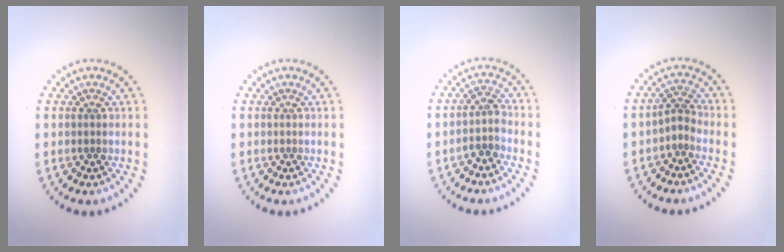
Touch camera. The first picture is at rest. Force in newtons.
{"total": 0.0}
{"total": 2.0, "press": 1.6, "slide": 1.2}
{"total": 1.9, "press": 1.3, "slide": 1.5}